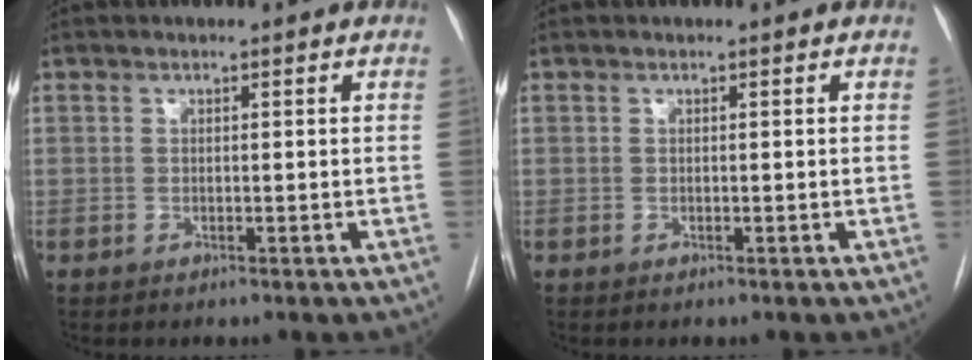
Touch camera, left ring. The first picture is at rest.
{"total": 0.0}